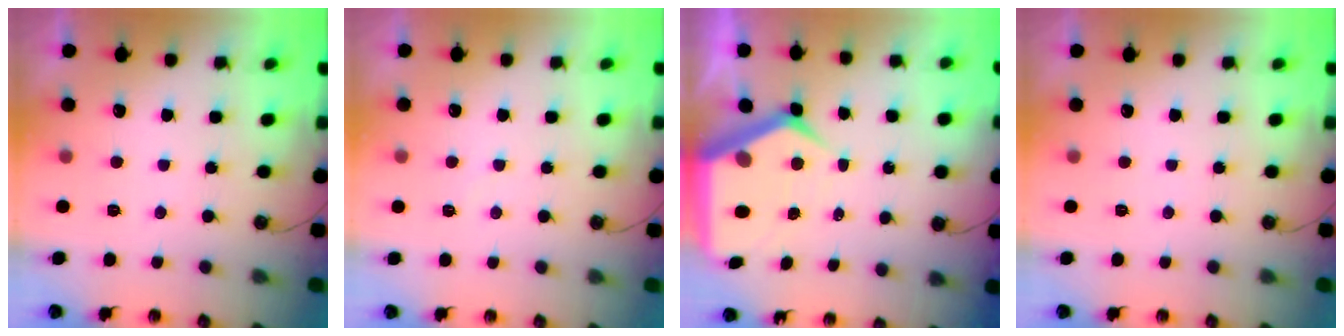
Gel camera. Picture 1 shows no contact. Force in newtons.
{"total": 5.9, "press": 5.9, "slide": 0.6}
{"total": 10.1, "press": 10.1, "slide": 1.2}
{"total": 0.0}